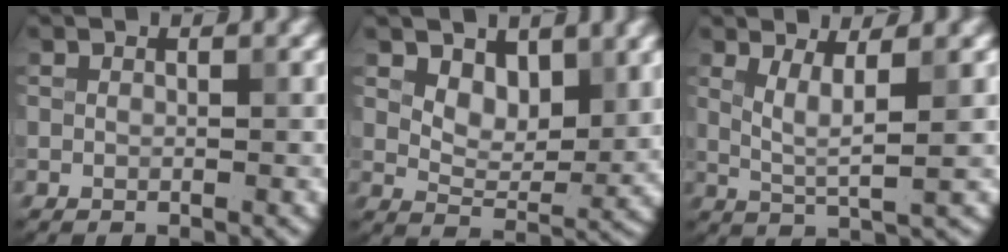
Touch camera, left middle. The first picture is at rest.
{"total": 4.1, "force": [2.4, 2.2, 2.5], "torque": [-0.045, -0.017, 0.038]}
{"total": 3.0, "force": [0.9, 0.5, 2.8], "torque": [-0.059, -0.006, 0.023]}